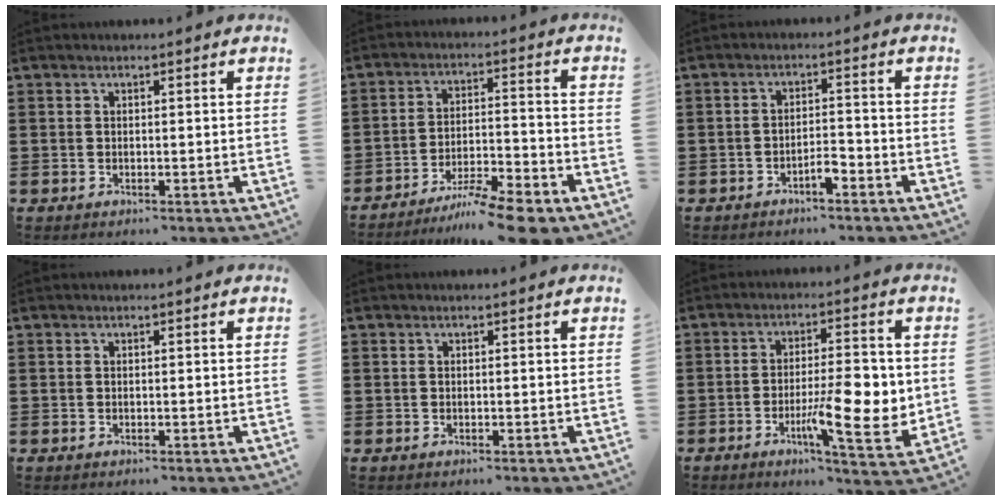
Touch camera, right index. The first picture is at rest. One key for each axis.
{"total": 7.7, "fx": -6.7, "fy": 0.1, "fz": 3.8, "tx": -0.071, "ty": 0.001, "tz": -0.129}
{"total": 2.7, "fx": -2.1, "fy": 0.6, "fz": 1.5, "tx": -0.029, "ty": 0.007, "tz": -0.041}
{"total": 0.0}
{"total": 0.0}
{"total": 11.1, "fx": -1.7, "fy": 3.5, "fz": 10.4, "tx": -0.153, "ty": -0.004, "tz": -0.025}